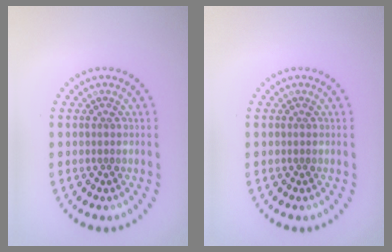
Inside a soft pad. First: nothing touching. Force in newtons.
{"total": 0.0}